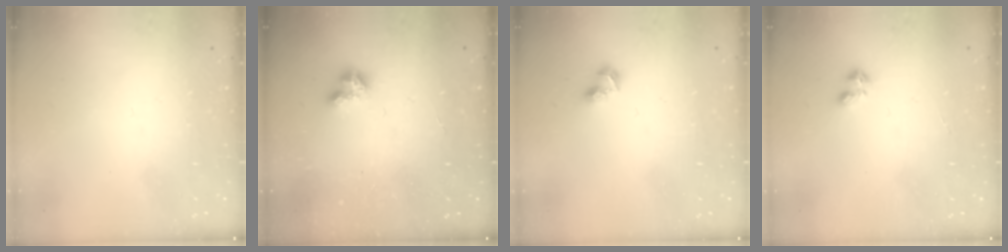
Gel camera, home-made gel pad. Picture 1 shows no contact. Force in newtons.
{"total": 3.1, "press": 3.1, "slide": 0.3}
{"total": 3.6, "press": 3.5, "slide": 0.7}
{"total": 1.5, "press": 1.5, "slide": 0.3}